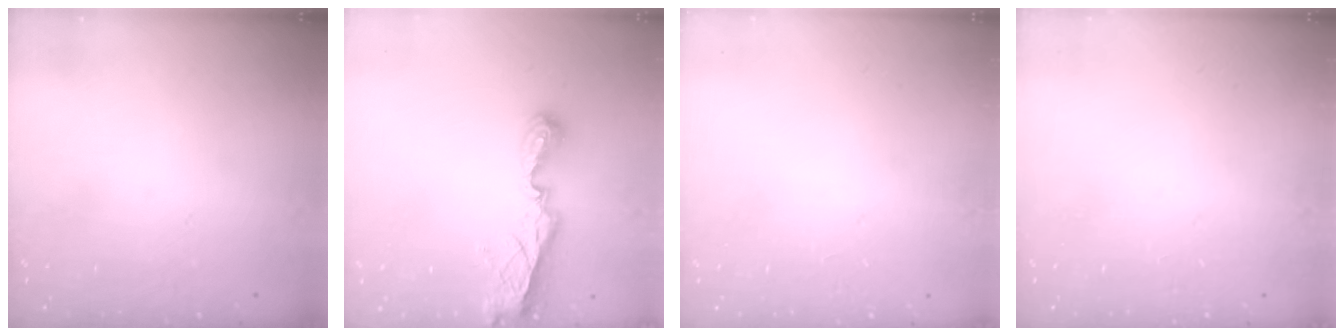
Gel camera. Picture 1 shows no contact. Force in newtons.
{"total": 8.5, "press": 8.5, "slide": 0.8}
{"total": 1.0, "press": 0.8, "slide": 0.6}
{"total": 0.0}